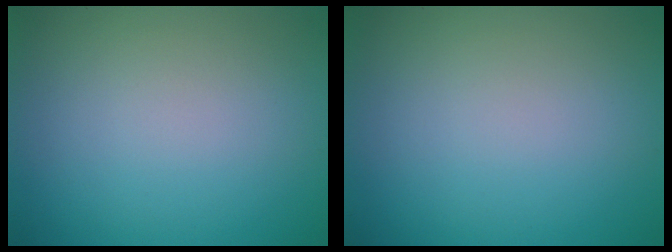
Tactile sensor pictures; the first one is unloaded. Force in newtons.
{"total": 0.0}